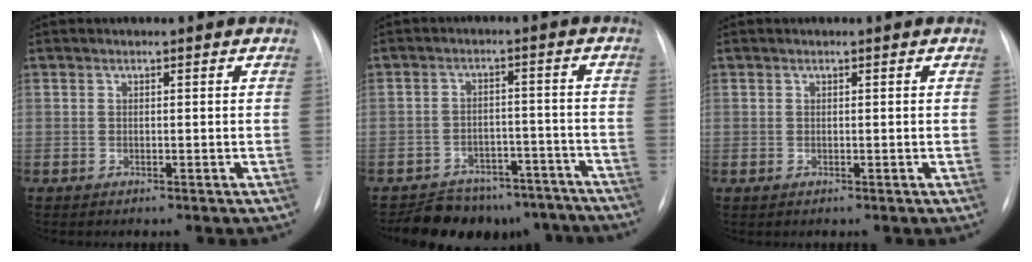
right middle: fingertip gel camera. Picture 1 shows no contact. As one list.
[{"total": 15.1, "force": [-13.1, 6.7, 3.3], "torque": [-0.032, 0.026, -0.164]}, {"total": 0.0}]